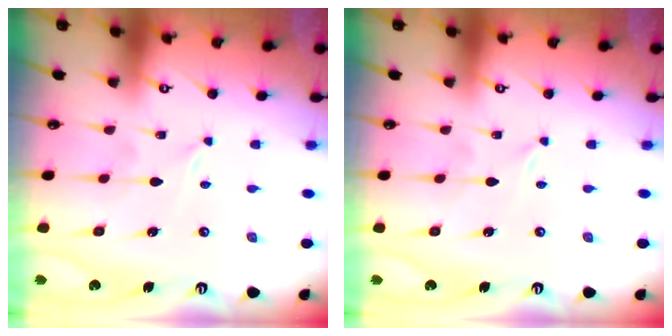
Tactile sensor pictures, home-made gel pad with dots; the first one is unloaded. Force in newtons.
{"total": 0.0}